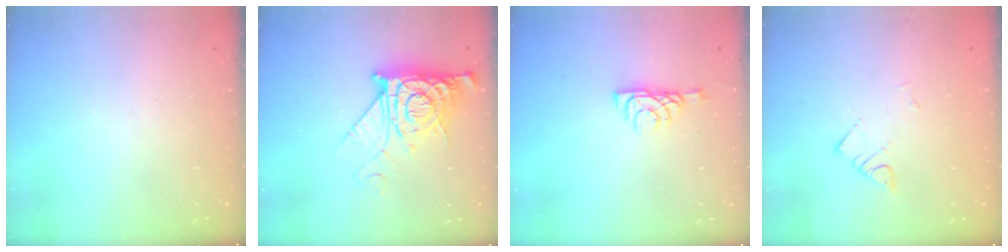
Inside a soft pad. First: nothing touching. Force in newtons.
{"total": 11.7, "press": 11.6, "slide": 1.4}
{"total": 6.0, "press": 6.0, "slide": 0.7}
{"total": 3.6, "press": 3.6, "slide": 0.6}